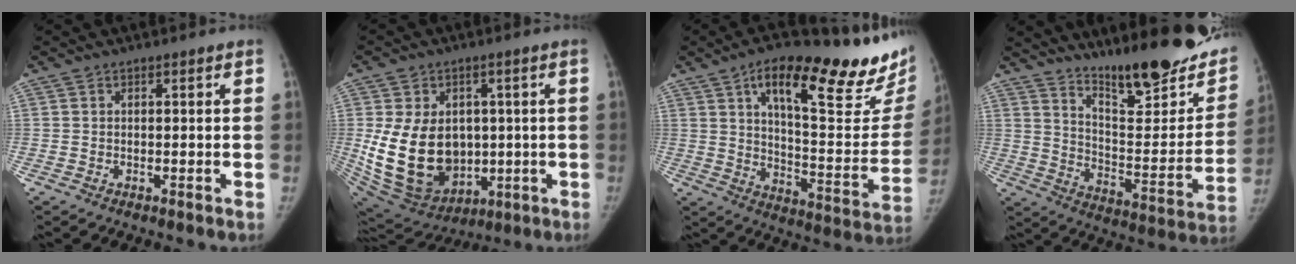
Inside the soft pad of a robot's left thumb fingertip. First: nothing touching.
{"total": 20.1, "force": [-0.1, 14.7, 13.7], "torque": [-0.236, -0.011, 0.040]}
{"total": 29.6, "force": [17.5, 8.7, 22.2], "torque": [-0.279, -0.057, 0.260]}
{"total": 25.4, "force": [19.0, 6.6, 15.6], "torque": [-0.185, -0.116, 0.278]}